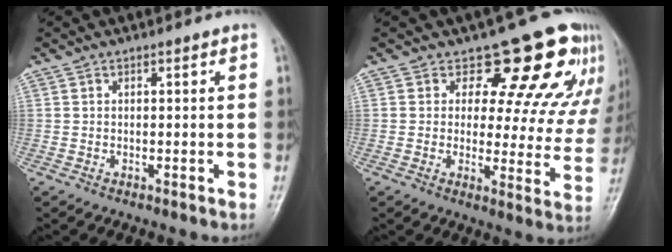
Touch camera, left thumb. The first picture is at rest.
{"total": 15.4, "force": [11.8, 7.5, 6.4], "torque": [-0.012, -0.066, 0.118]}